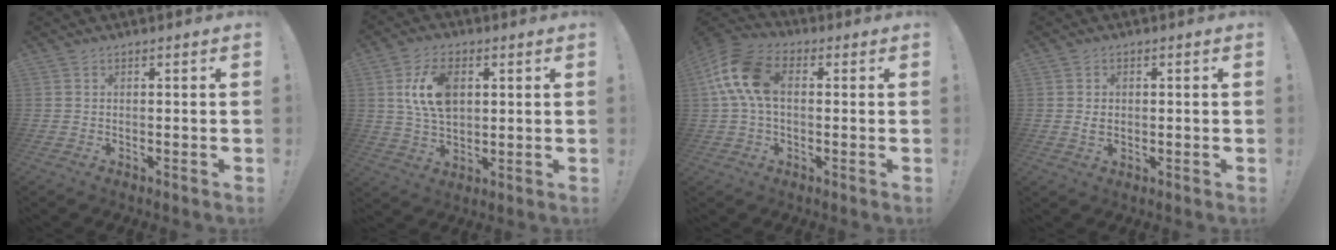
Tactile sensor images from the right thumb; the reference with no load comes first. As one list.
[{"total": 12.5, "force": [3.2, 8.0, 9.2], "torque": [-0.185, 0.004, 0.056]}, {"total": 13.4, "force": [2.1, 8.4, 10.2], "torque": [-0.201, 0.008, 0.044]}, {"total": 2.1, "force": [0.3, 1.8, 1.0], "torque": [-0.010, 0.003, 0.005]}]